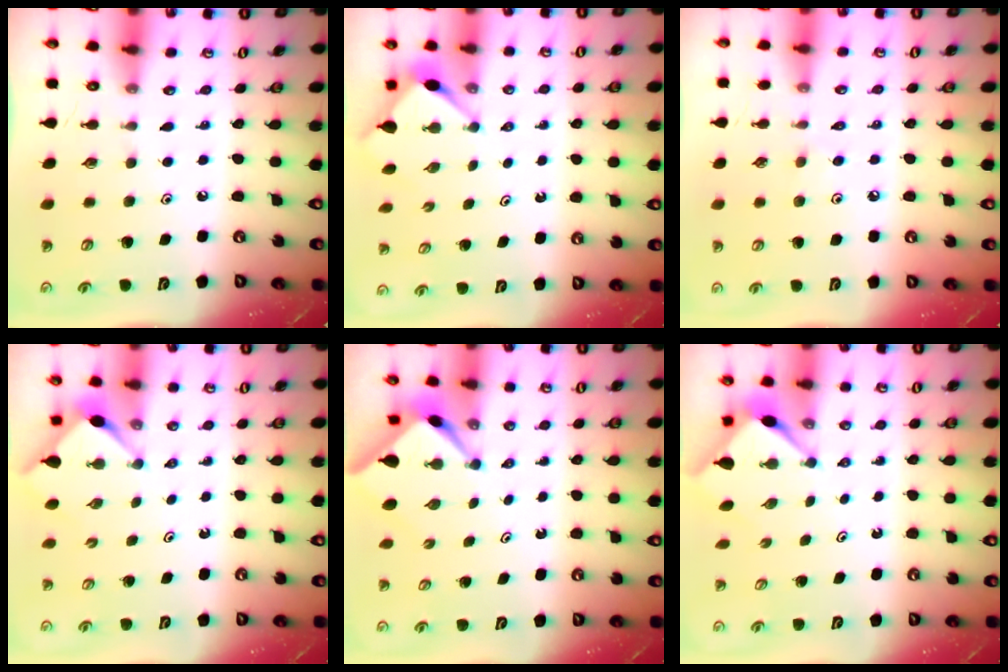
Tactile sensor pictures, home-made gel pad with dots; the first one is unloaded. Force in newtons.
{"total": 3.2, "press": 3.2, "slide": 0.3}
{"total": 5.4, "press": 5.3, "slide": 1.0}
{"total": 2.7, "press": 2.7, "slide": 0.3}
{"total": 2.6, "press": 2.6, "slide": 0.3}
{"total": 2.9, "press": 2.9, "slide": 0.3}